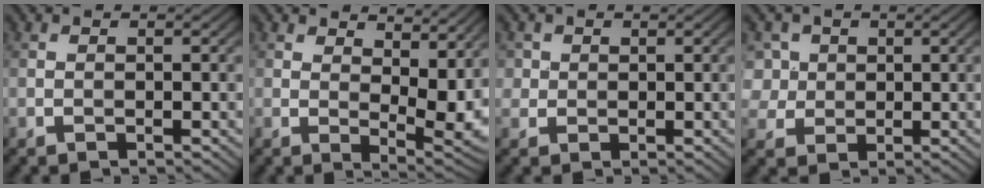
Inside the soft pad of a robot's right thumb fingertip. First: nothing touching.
{"total": 9.8, "force": [4.7, 4.4, 7.4], "torque": [-0.111, -0.012, 0.082]}
{"total": 2.0, "force": [0.7, 1.9, 0.4], "torque": [-0.012, -0.006, 0.014]}
{"total": 5.3, "force": [1.5, 4.6, 2.1], "torque": [-0.083, 0.005, 0.030]}